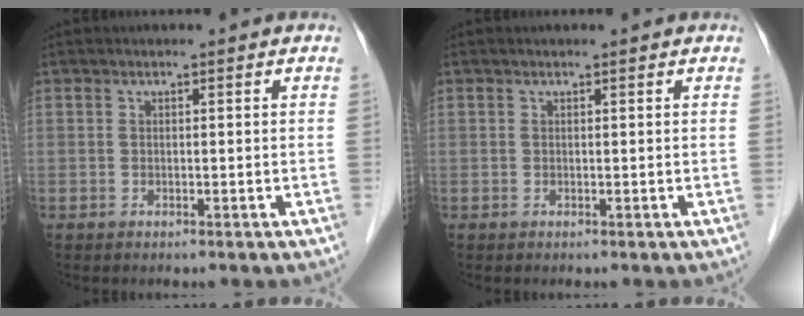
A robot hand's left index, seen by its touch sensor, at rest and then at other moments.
{"total": 0.7, "force": [0.7, 0.1, 0.1], "torque": [-0.005, 0.005, 0.010]}